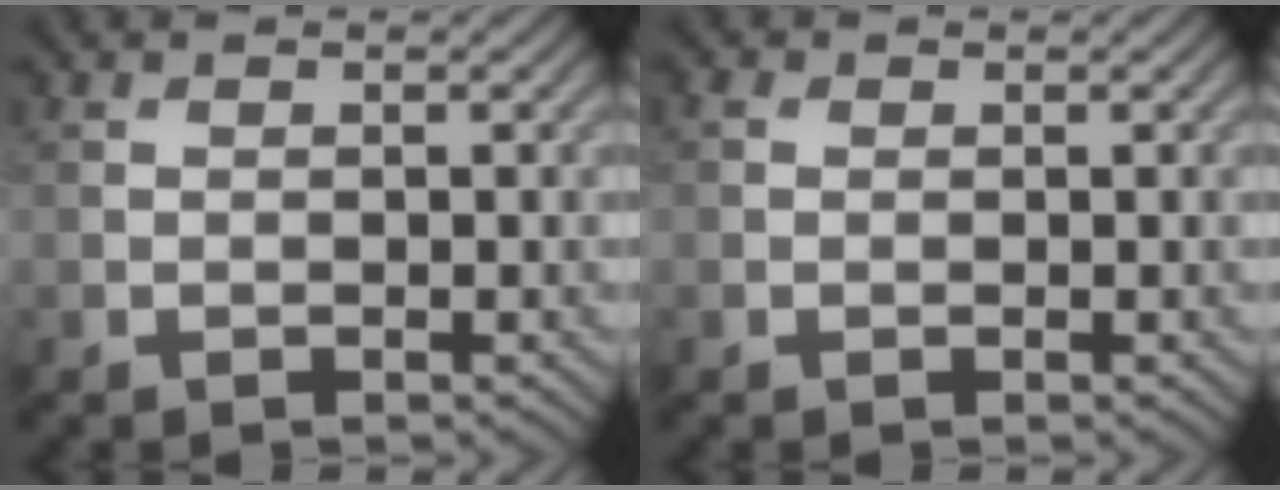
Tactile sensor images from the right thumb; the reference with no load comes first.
{"total": 0.8, "force": [0.3, 0.6, 0.3], "torque": [-0.006, 0.001, 0.003]}